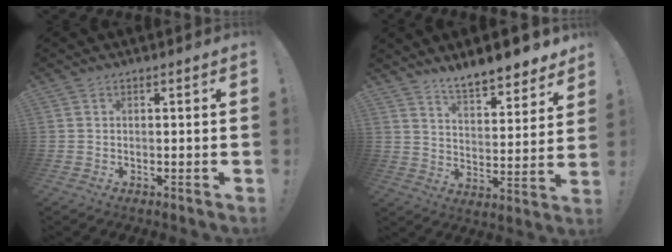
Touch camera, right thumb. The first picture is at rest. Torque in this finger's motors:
{"motor_torque": [-0.34, 1.60, 0.20, 0.20, 0.00]}